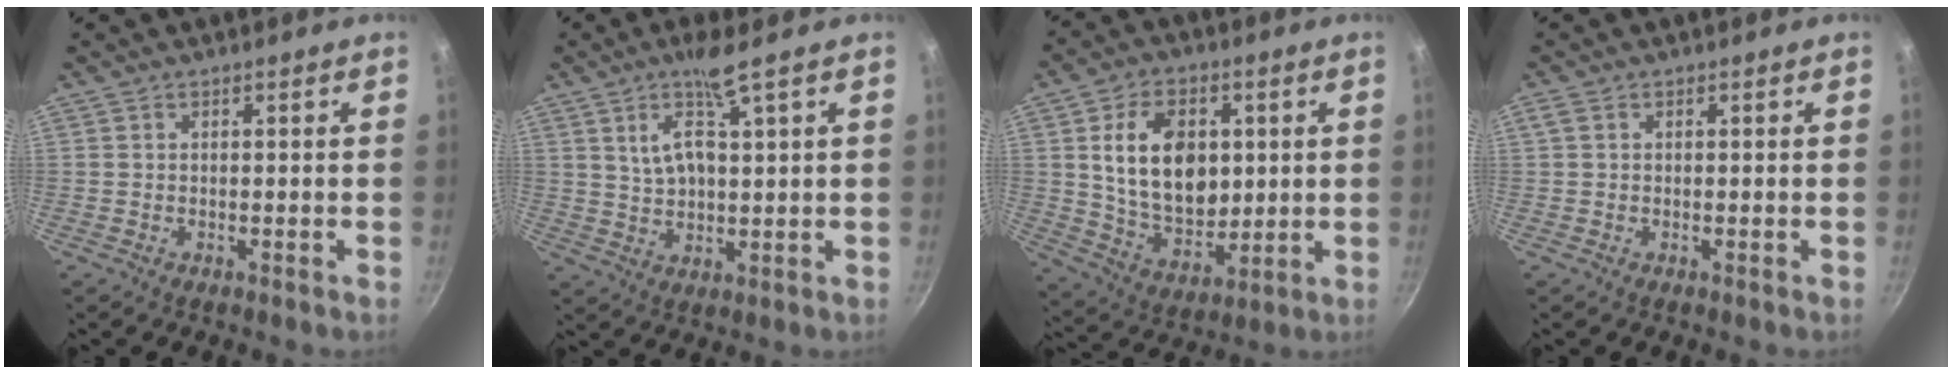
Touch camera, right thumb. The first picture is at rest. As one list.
[{"total": 7.6, "force": [3.9, 1.2, 6.4], "torque": [-0.120, -0.014, 0.082]}, {"total": 16.4, "force": [3.2, 11.2, 11.6], "torque": [-0.166, -0.017, 0.065]}, {"total": 1.1, "force": [0.4, 0.7, 0.7], "torque": [-0.017, 0.004, 0.008]}]